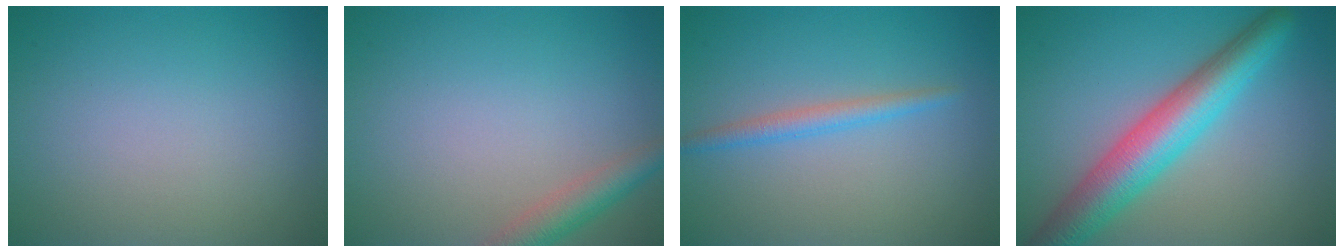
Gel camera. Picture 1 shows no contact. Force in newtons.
{"total": 2.9, "press": 2.9, "slide": 0.1}
{"total": 1.8, "press": 1.8, "slide": 0.1}
{"total": 7.0, "press": 7.0, "slide": 0.2}